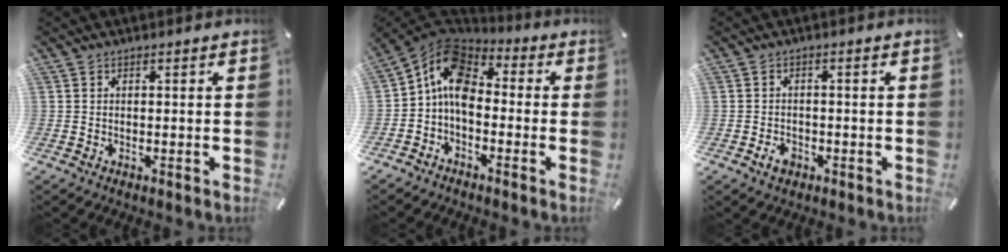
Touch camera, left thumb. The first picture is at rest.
{"total": 10.3, "force": [-1.4, 7.5, 6.9], "torque": [-0.141, 0.016, -0.027]}
{"total": 2.9, "force": [-1.4, 2.0, 1.5], "torque": [-0.034, 0.004, -0.029]}